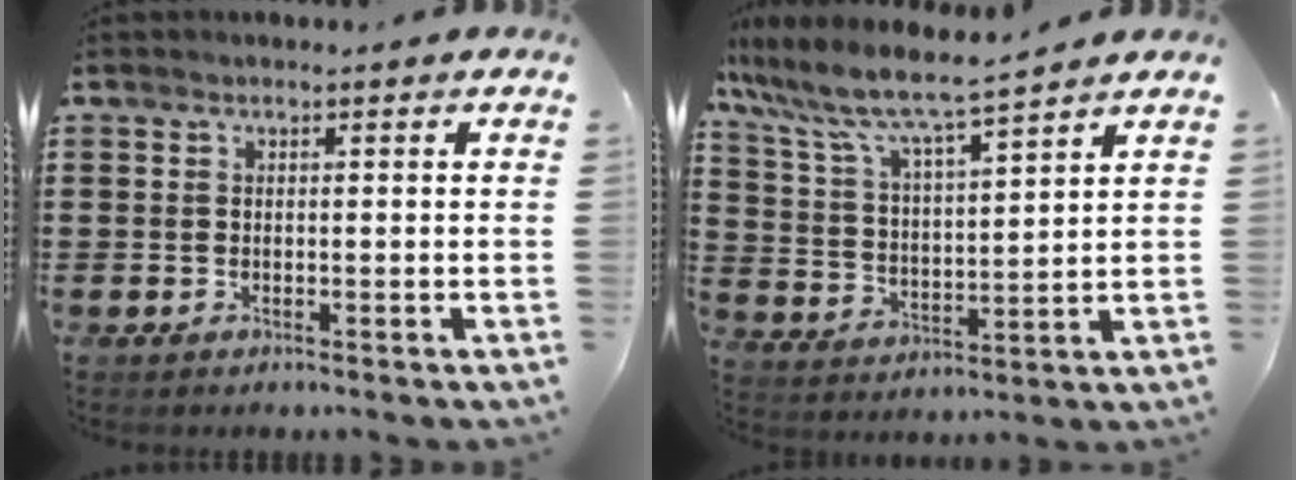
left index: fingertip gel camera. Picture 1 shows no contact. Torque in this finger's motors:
{"motor_torque": [2.14, 0.00, 0.37, 0.21]}